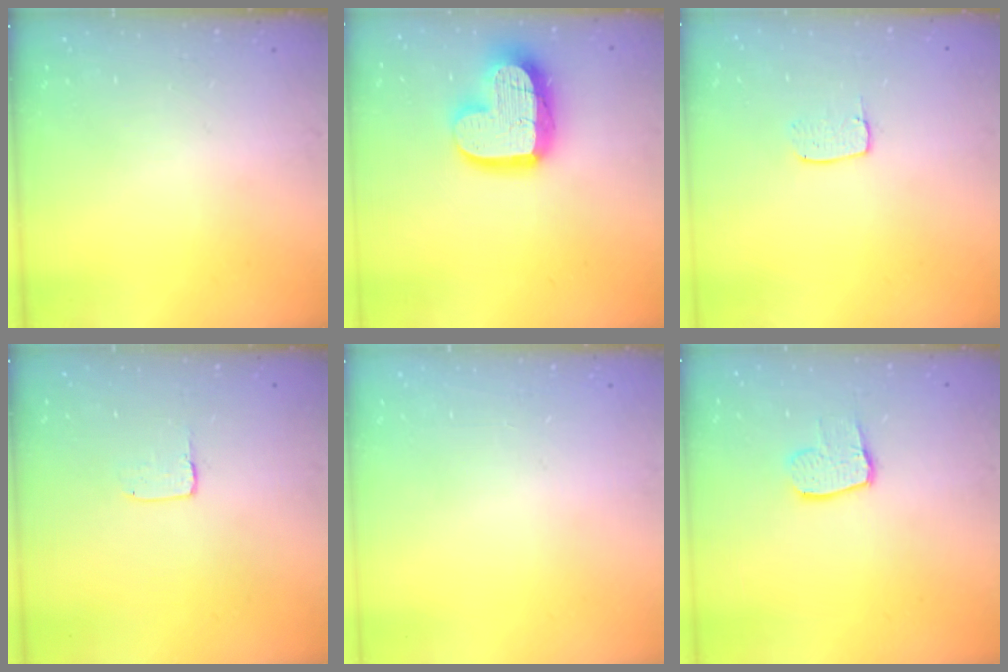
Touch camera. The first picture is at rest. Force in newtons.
{"total": 18.1, "press": 18.0, "slide": 1.5}
{"total": 4.4, "press": 4.4, "slide": 0.3}
{"total": 2.0, "press": 2.0, "slide": 0.0}
{"total": 0.0}
{"total": 8.3, "press": 8.3, "slide": 0.7}